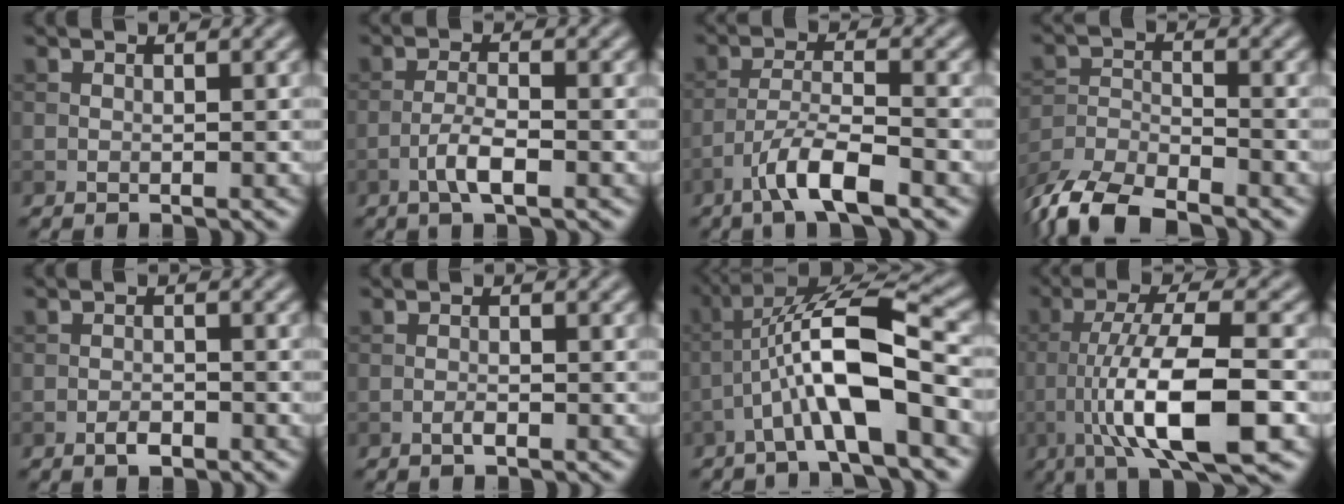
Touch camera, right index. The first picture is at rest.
{"total": 2.9, "force": [-1.4, 0.7, 2.4], "torque": [-0.049, 0.006, -0.031]}
{"total": 5.4, "force": [-3.4, 1.2, 4.0], "torque": [-0.073, 0.003, -0.068]}
{"total": 7.9, "force": [-6.6, 2.5, 3.5], "torque": [-0.066, -0.009, -0.130]}
{"total": 1.5, "force": [-0.9, 0.6, 0.9], "torque": [-0.015, 0.000, -0.018]}
{"total": 0.8, "force": [-0.5, 0.2, 0.6], "torque": [-0.012, 0.000, -0.010]}
{"total": 9.1, "force": [-2.6, 2.1, 8.5], "torque": [-0.149, 0.024, -0.052]}
{"total": 10.5, "force": [-3.0, 2.5, 9.7], "torque": [-0.158, 0.011, -0.055]}